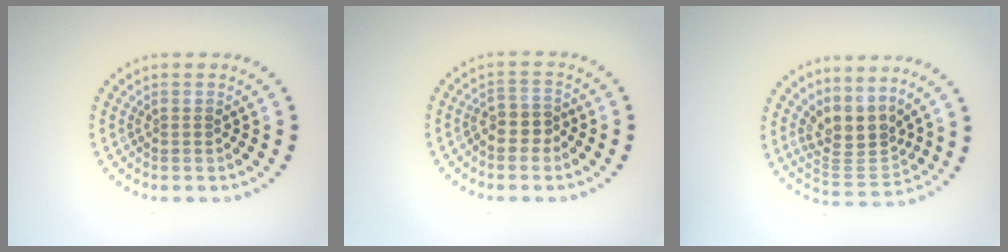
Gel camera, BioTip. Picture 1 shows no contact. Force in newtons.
{"total": 2.4, "press": 2.2, "slide": 1.1}
{"total": 3.8, "press": 3.0, "slide": 2.3}